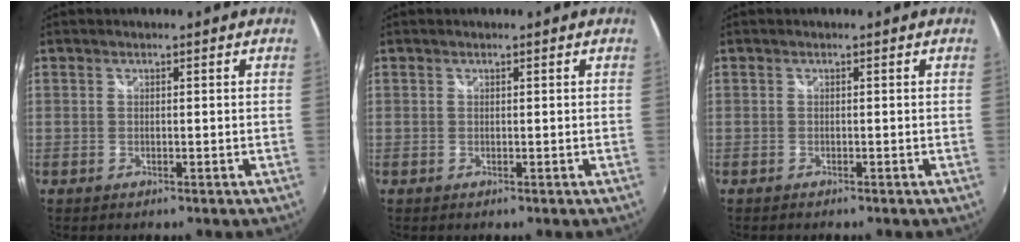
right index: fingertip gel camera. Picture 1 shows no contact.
{"total": 0.0}
{"total": 0.6, "force": [-0.6, 0.2, 0.1], "torque": [-0.003, -0.004, -0.013]}